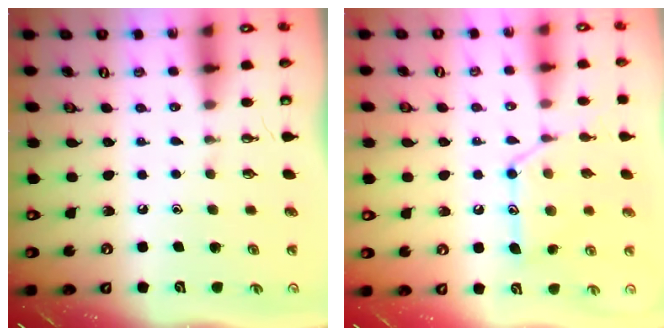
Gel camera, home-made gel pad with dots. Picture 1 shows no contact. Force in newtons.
{"total": 13.6, "press": 13.6, "slide": 1.1}